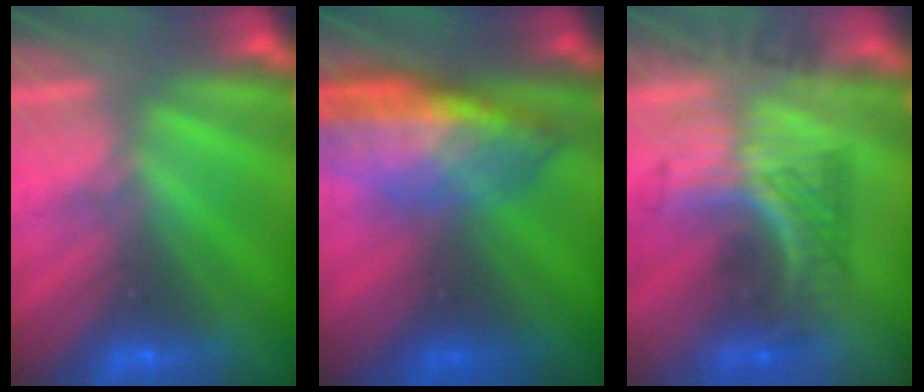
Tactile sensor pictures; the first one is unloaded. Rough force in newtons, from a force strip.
{"total": 7.1}
{"total": 2.9}